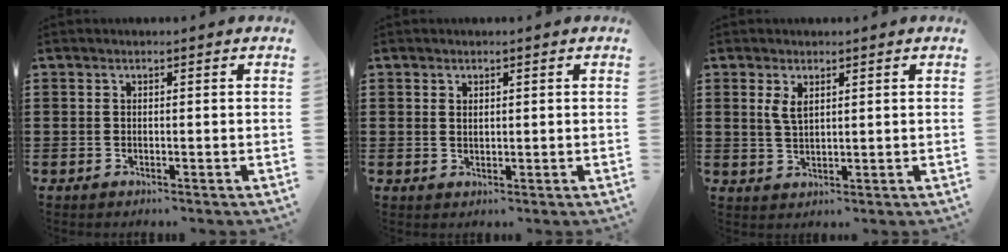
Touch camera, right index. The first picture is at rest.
{"total": 0.8, "force": [0.7, 0.4, 0.3], "torque": [-0.006, 0.003, 0.012]}
{"total": 2.5, "force": [1.2, 1.0, 2.0], "torque": [-0.042, 0.004, 0.020]}